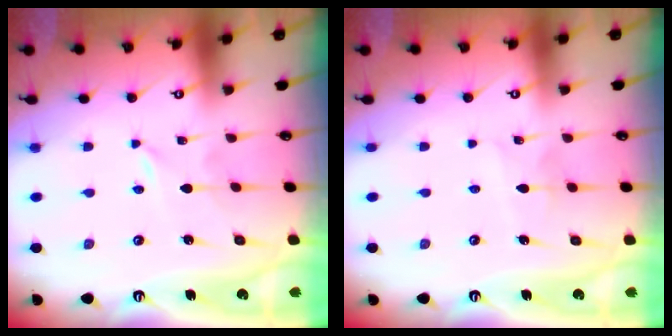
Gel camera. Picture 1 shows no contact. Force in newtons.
{"total": 2.4, "press": 2.4, "slide": 0.3}